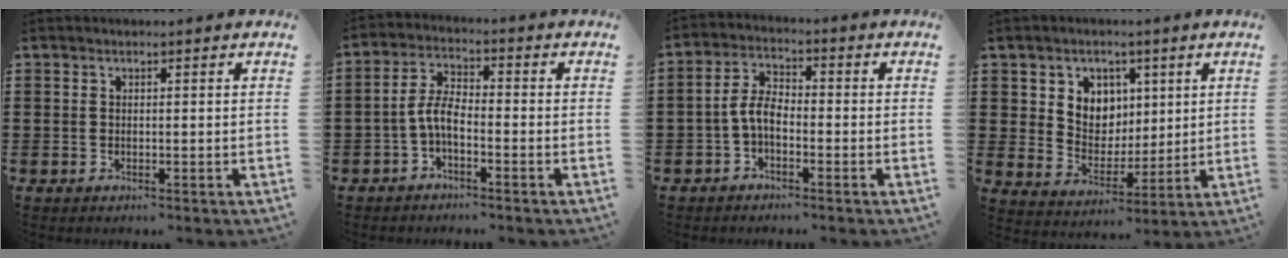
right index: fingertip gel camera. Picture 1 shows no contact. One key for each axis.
{"total": 4.7, "fx": -1.9, "fy": 1.9, "fz": 3.9, "tx": -0.098, "ty": 0.003, "tz": -0.046}
{"total": 4.8, "fx": -1.7, "fy": 2.4, "fz": 3.7, "tx": -0.096, "ty": 0.003, "tz": -0.041}
{"total": 5.7, "fx": 2.5, "fy": 5.1, "fz": 0.8, "tx": -0.040, "ty": -0.001, "tz": 0.043}